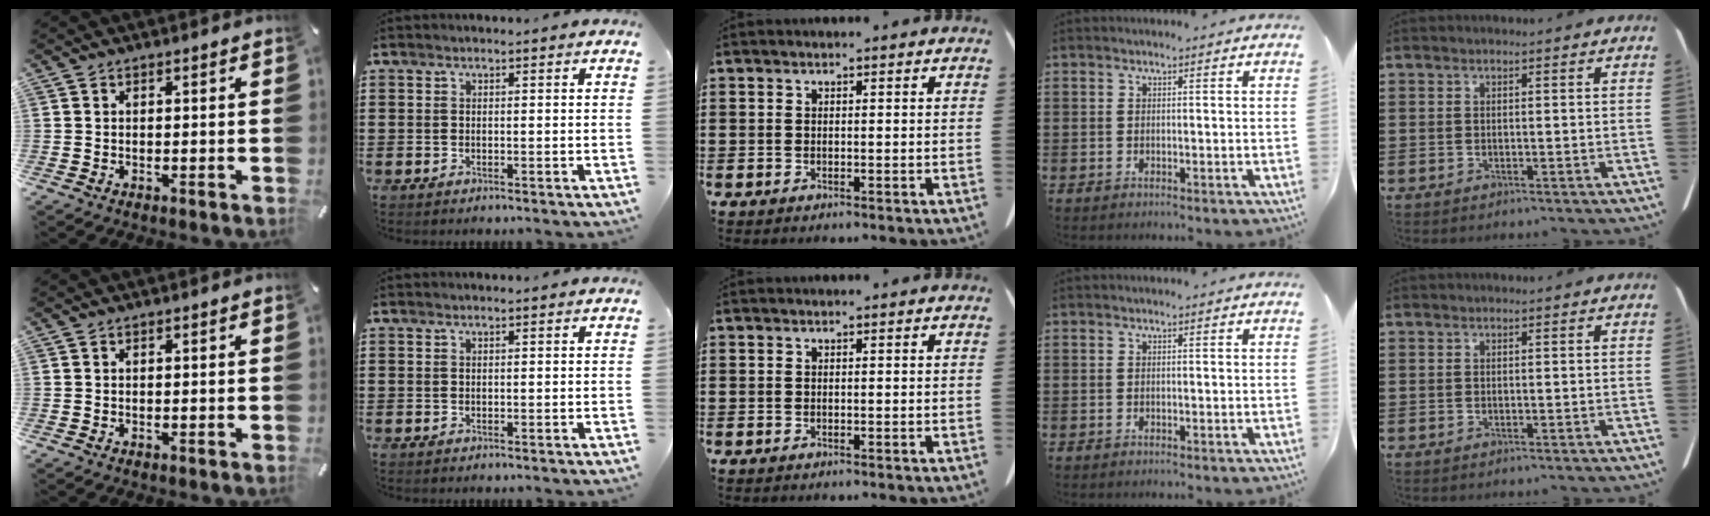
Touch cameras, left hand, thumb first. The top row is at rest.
{}